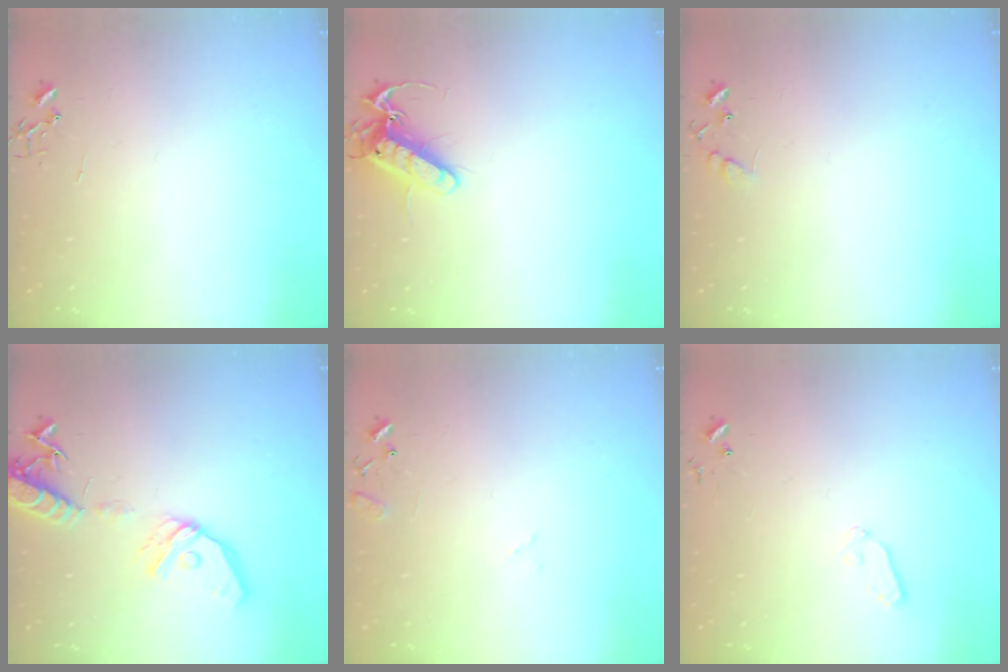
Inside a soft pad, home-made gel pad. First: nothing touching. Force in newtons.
{"total": 13.9, "press": 13.8, "slide": 1.7}
{"total": 8.9, "press": 8.9, "slide": 0.5}
{"total": 15.4, "press": 15.2, "slide": 2.8}
{"total": 9.5, "press": 9.5, "slide": 0.9}
{"total": 5.9, "press": 5.9, "slide": 0.8}